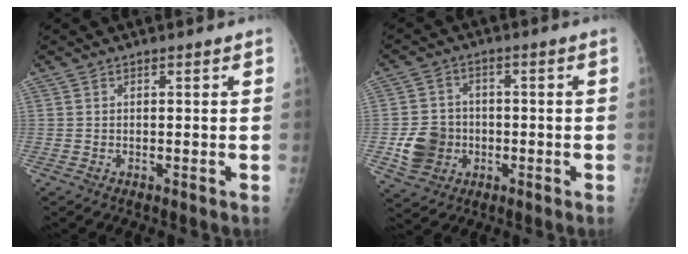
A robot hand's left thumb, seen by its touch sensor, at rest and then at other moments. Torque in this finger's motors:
{"motor_torque": [0.26, 0.19, 0.27, 0.19, 0.01]}